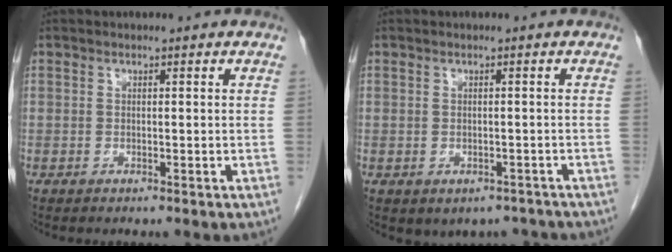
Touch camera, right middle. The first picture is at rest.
{"total": 4.4, "force": [-3.3, 2.8, 0.9], "torque": [0.000, 0.011, -0.038]}